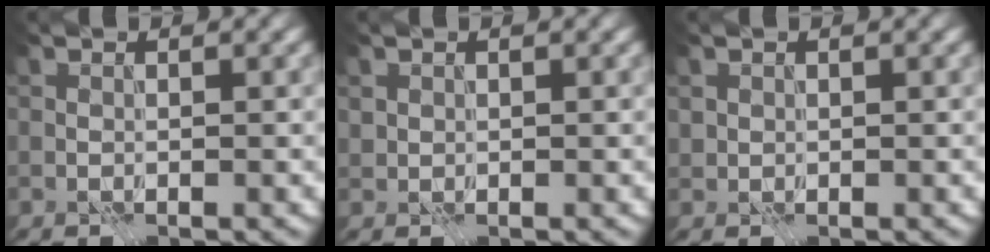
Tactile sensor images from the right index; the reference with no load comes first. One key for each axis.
{"total": 0.8, "fx": 0.1, "fy": 0.8, "fz": 0.1, "tx": -0.006, "ty": -0.005, "tz": 0.004}
{"total": 0.9, "fx": 0.1, "fy": 0.8, "fz": 0.1, "tx": -0.004, "ty": -0.005, "tz": 0.003}